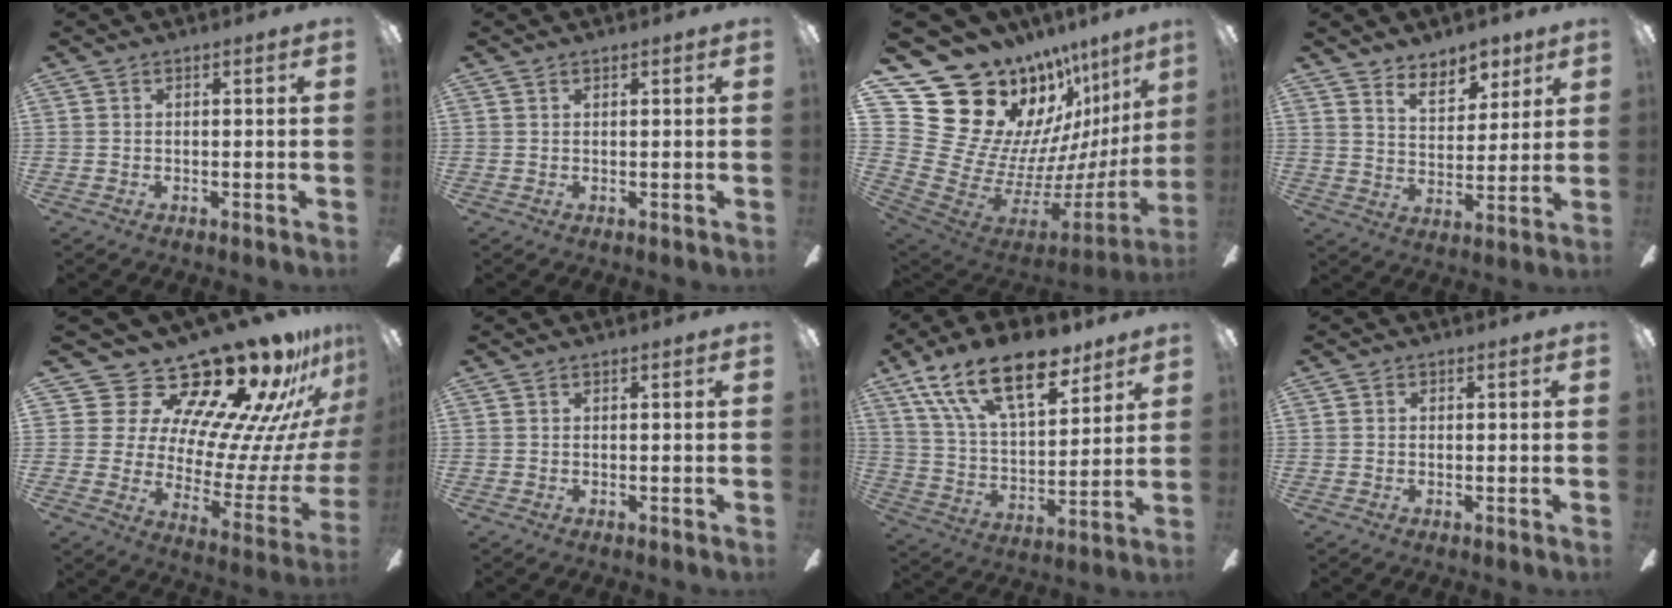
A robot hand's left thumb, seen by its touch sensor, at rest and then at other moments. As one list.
[{"total": 0.6, "force": [0.5, 0.2, 0.2], "torque": [-0.005, 0.001, 0.009]}, {"total": 23.0, "force": [15.9, 13.4, 10.0], "torque": [-0.171, -0.176, 0.356]}, {"total": 8.1, "force": [6.5, 4.3, 2.4], "torque": [-0.024, -0.043, 0.114]}, {"total": 25.2, "force": [20.3, 9.2, 11.8], "torque": [-0.147, -0.190, 0.361]}, {"total": 0.0}, {"total": 21.6, "force": [13.8, 9.9, 13.3], "torque": [-0.225, -0.066, 0.241]}, {"total": 0.6, "force": [-0.1, 0.5, 0.3], "torque": [-0.005, 0.004, -0.003]}]